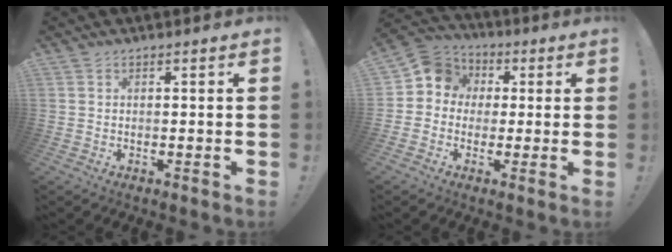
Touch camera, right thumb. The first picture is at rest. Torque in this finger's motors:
{"motor_torque": [0.26, 0.53, 0.32, -0.49, 0.00]}